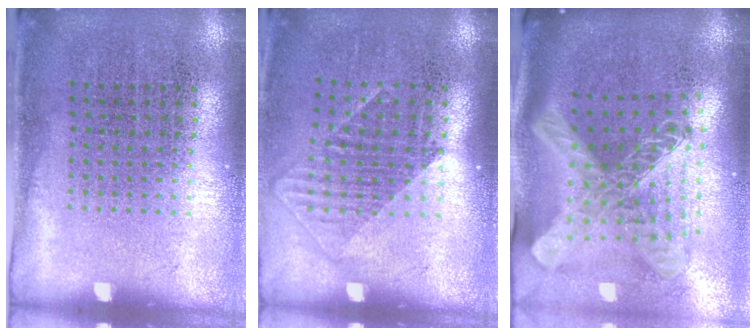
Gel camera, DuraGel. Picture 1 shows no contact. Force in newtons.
{"total": 1.3, "press": 0.9, "slide": 0.9}
{"total": 3.0, "press": 2.0, "slide": 2.2}